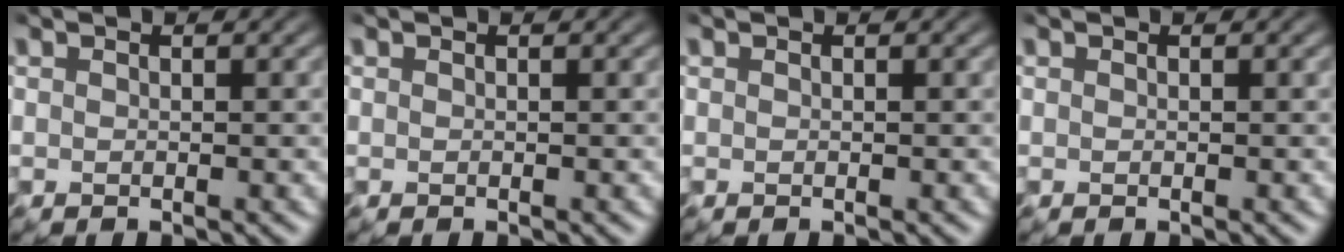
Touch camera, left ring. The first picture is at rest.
{"total": 0.0}
{"total": 0.0}
{"total": 0.0}